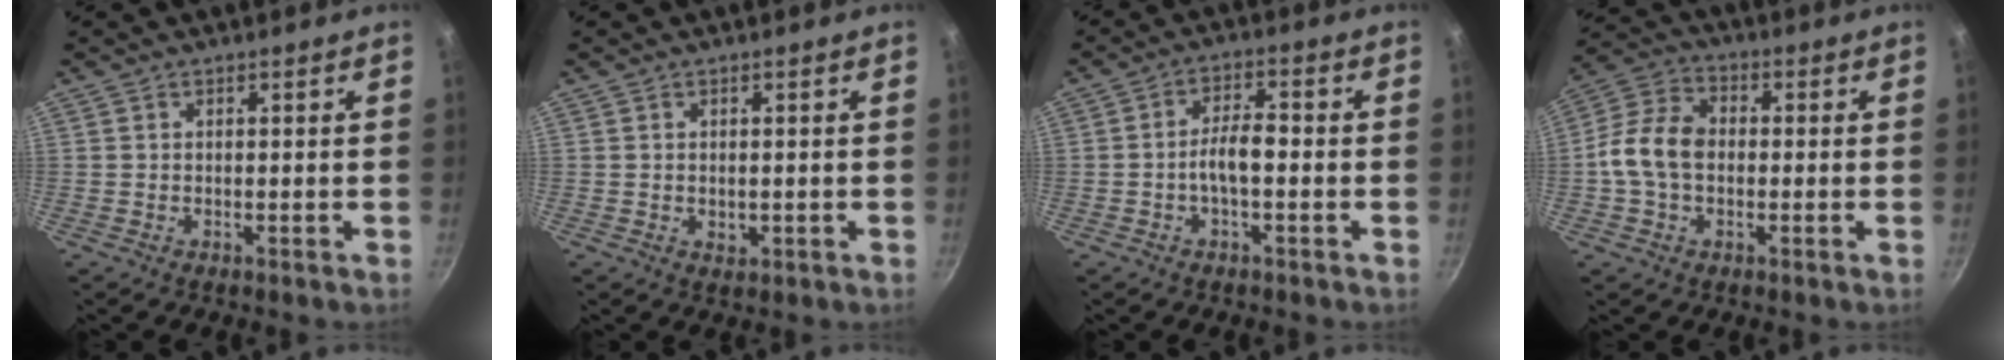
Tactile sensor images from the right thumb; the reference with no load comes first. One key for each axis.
{"total": 1.8, "fx": -0.1, "fy": 1.3, "fz": 1.2, "tx": -0.017, "ty": -0.002, "tz": 0.000}
{"total": 5.3, "fx": -1.3, "fy": 2.1, "fz": 4.7, "tx": -0.080, "ty": 0.027, "tz": -0.028}
{"total": 10.3, "fx": -0.7, "fy": 7.4, "fz": 7.2, "tx": -0.122, "ty": 0.030, "tz": -0.029}